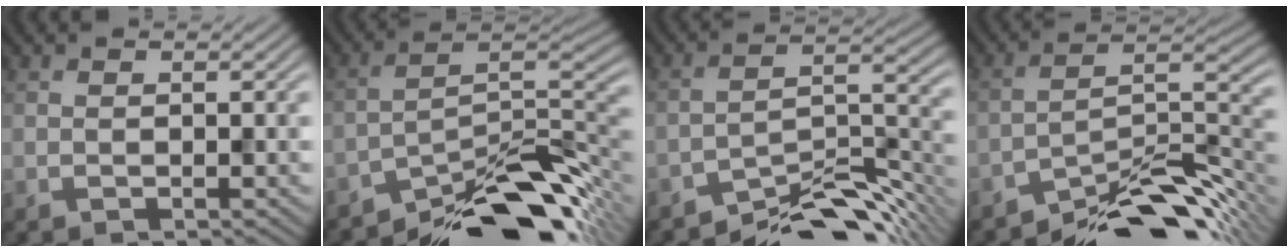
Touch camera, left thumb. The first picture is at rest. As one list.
[{"total": 12.8, "force": [-9.5, 3.6, 7.7], "torque": [-0.111, 0.000, -0.167]}, {"total": 10.3, "force": [-8.2, 2.7, 5.6], "torque": [-0.075, 0.006, -0.150]}, {"total": 11.6, "force": [-8.9, 2.9, 6.8], "torque": [-0.096, 0.002, -0.161]}]